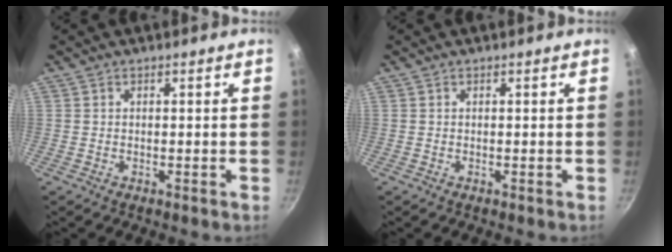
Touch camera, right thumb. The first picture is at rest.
{"total": 0.0}